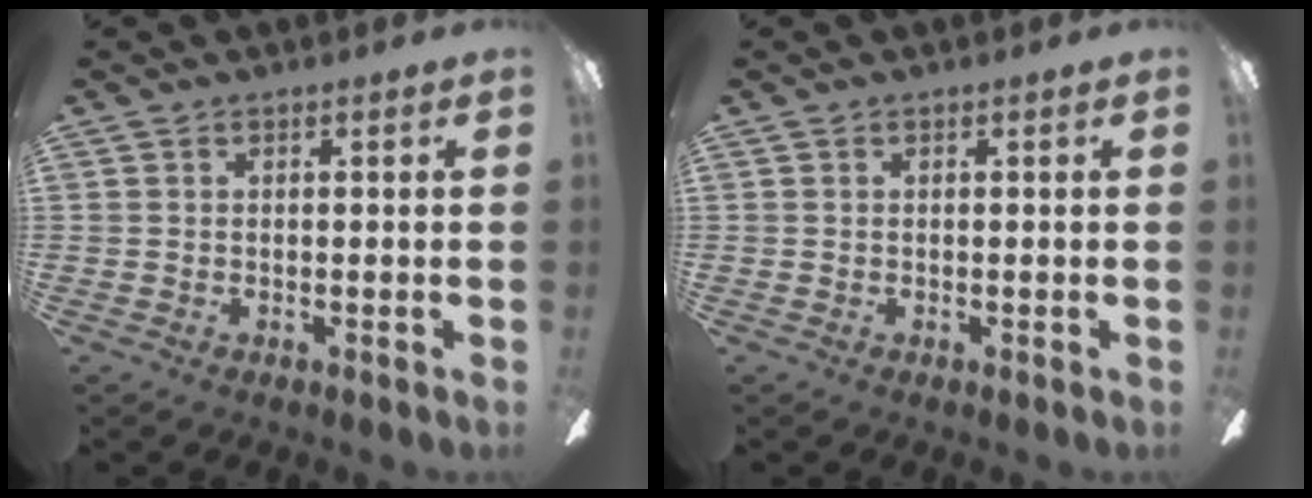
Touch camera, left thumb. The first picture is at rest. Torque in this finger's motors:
{"motor_torque": [0.00, 0.00, 0.00, 0.00, 0.00]}